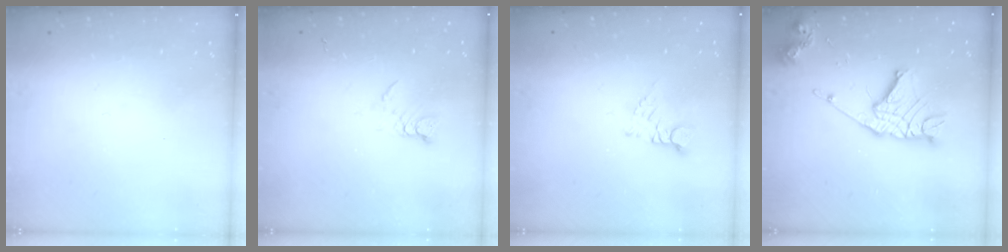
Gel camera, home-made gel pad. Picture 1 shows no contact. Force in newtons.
{"total": 4.4, "press": 4.3, "slide": 0.7}
{"total": 3.0, "press": 3.0, "slide": 0.4}
{"total": 17.9, "press": 17.9, "slide": 1.5}